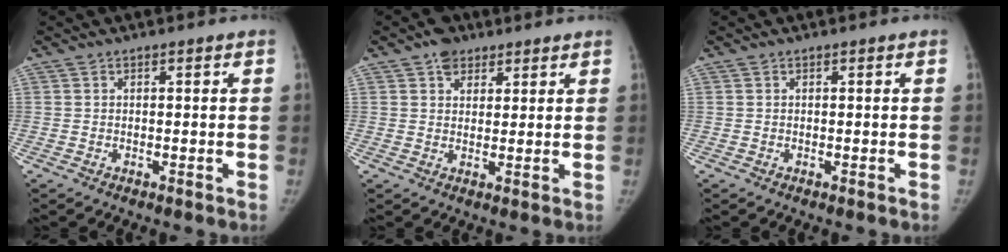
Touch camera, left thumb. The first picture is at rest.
{"total": 4.7, "force": [2.9, 3.3, 1.6], "torque": [-0.001, -0.014, 0.046]}
{"total": 0.0}